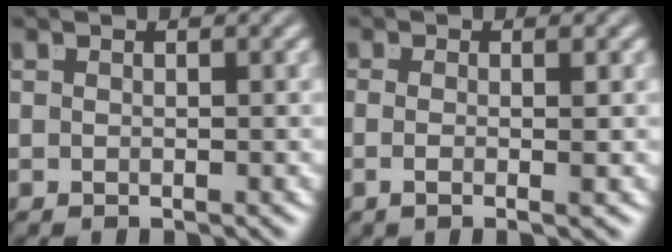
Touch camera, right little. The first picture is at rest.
{"total": 2.3, "force": [-0.8, -0.9, 2.0], "torque": [-0.036, -0.012, -0.006]}